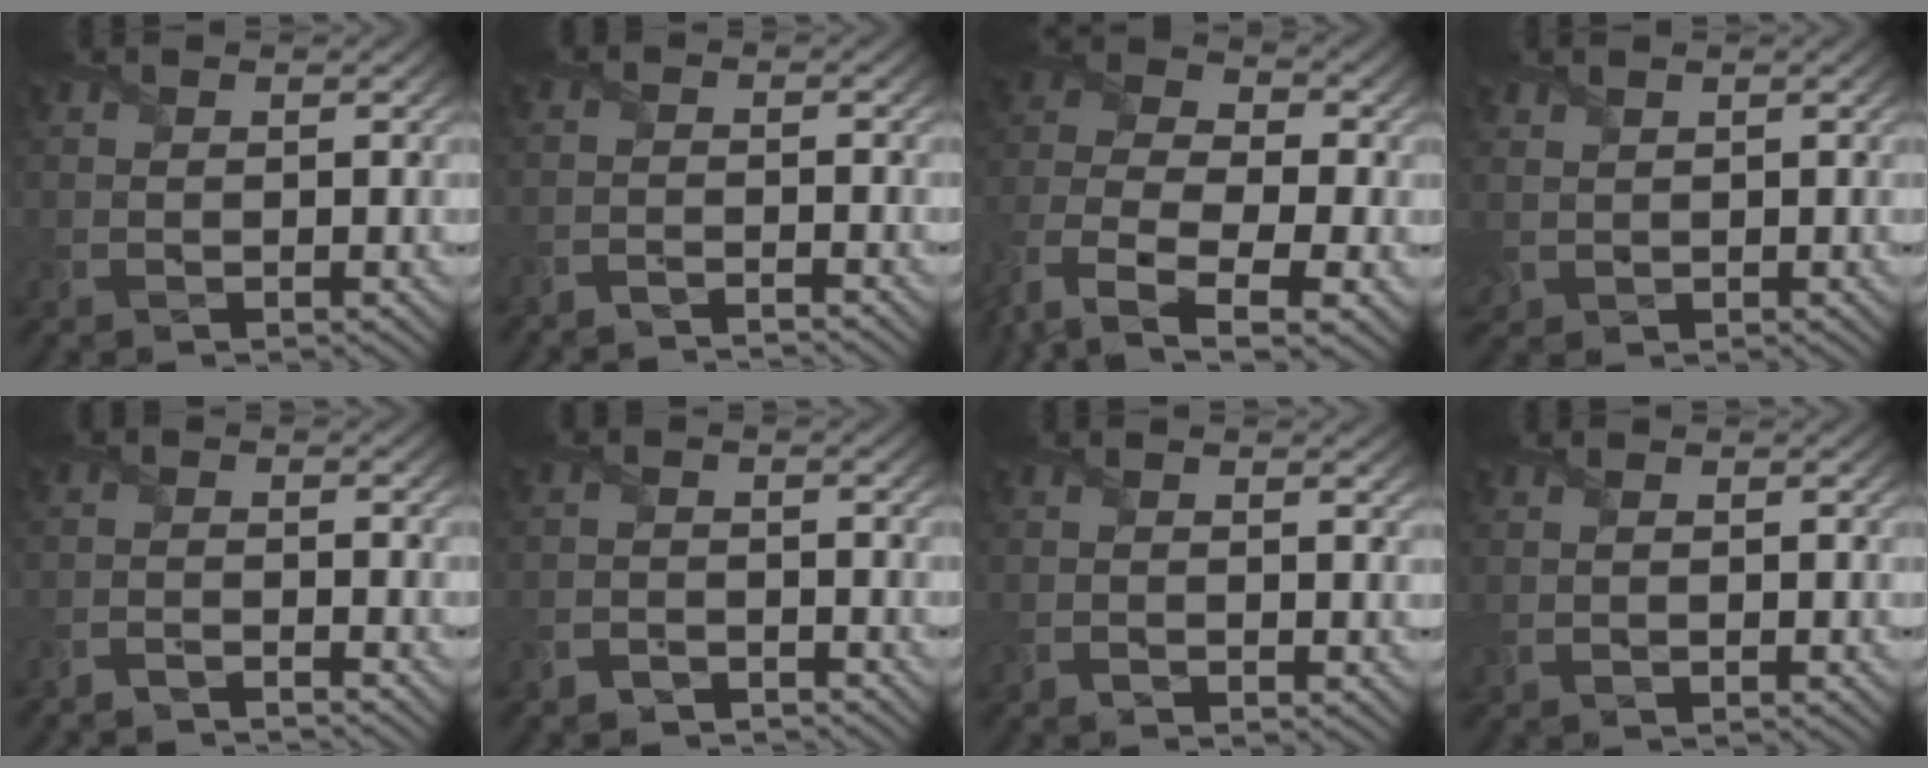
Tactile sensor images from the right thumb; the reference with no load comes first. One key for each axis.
{"total": 2.4, "fx": -2.3, "fy": -0.6, "fz": -0.1, "tx": 0.000, "ty": -0.003, "tz": -0.052}
{"total": 11.1, "fx": -5.9, "fy": 6.8, "fz": 6.5, "tx": -0.182, "ty": -0.014, "tz": -0.115}
{"total": 1.7, "fx": 0.9, "fy": 1.4, "fz": 0.2, "tx": -0.022, "ty": 0.000, "tz": 0.019}
{"total": 2.8, "fx": -2.8, "fy": -0.5, "fz": 0.0, "tx": -0.001, "ty": -0.003, "tz": -0.063}
{"total": 2.6, "fx": -2.5, "fy": 0.5, "fz": 0.1, "tx": -0.001, "ty": 0.001, "tz": -0.058}
{"total": 0.8, "fx": -0.1, "fy": 0.5, "fz": 0.6, "tx": -0.009, "ty": -0.002, "tz": -0.002}
{"total": 0.6, "fx": 0.0, "fy": 0.4, "fz": 0.4, "tx": -0.009, "ty": -0.002, "tz": 0.005}